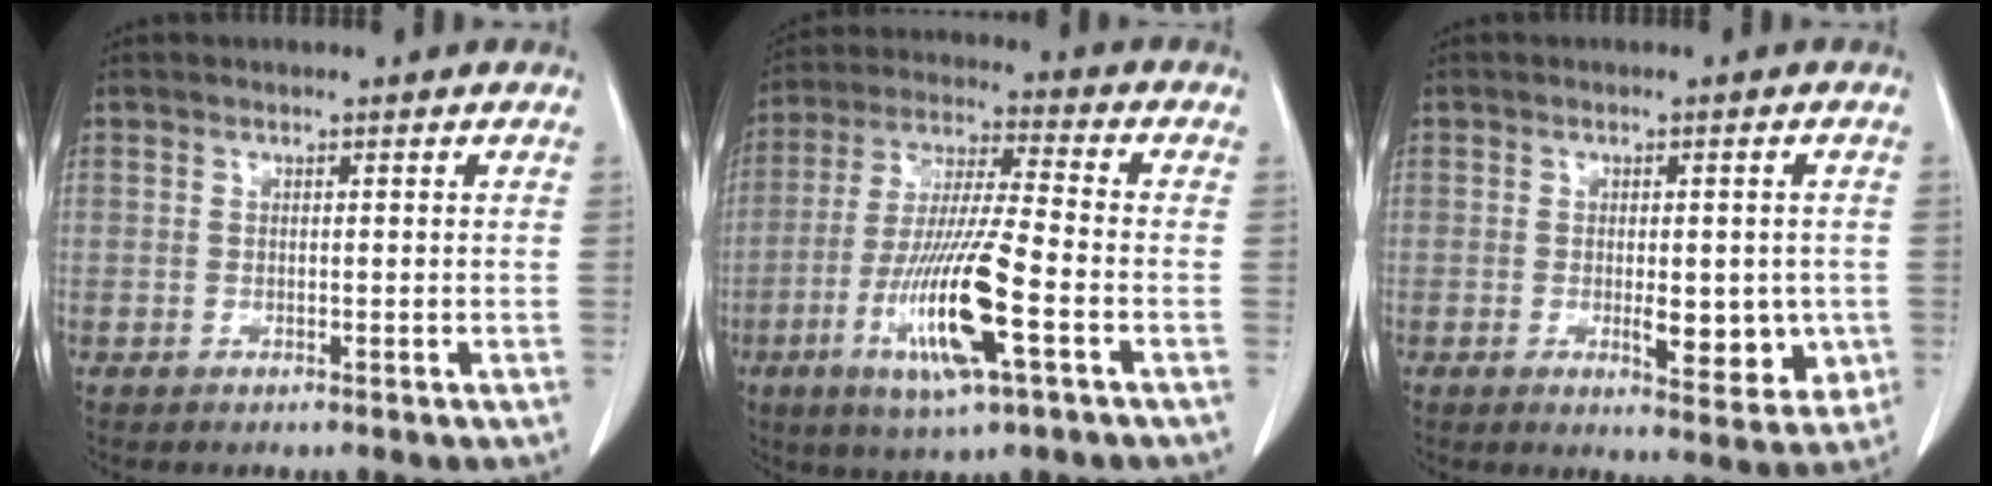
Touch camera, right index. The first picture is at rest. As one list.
[{"total": 15.1, "force": [-5.3, 1.1, 14.1], "torque": [-0.281, -0.022, -0.097]}, {"total": 7.6, "force": [-1.4, 3.0, 6.9], "torque": [-0.078, -0.010, -0.012]}]